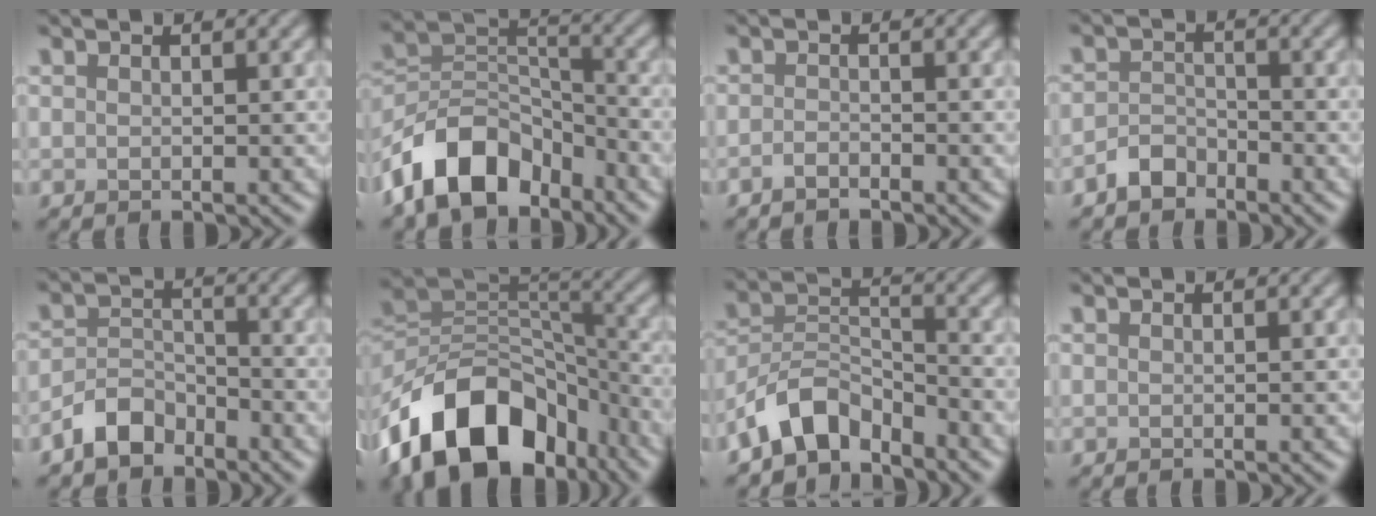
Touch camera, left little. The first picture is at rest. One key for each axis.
{"total": 9.6, "fx": -6.5, "fy": 5.3, "fz": 4.7, "tx": -0.074, "ty": 0.001, "tz": -0.138}
{"total": 1.0, "fx": -0.9, "fy": 0.3, "fz": 0.5, "tx": -0.010, "ty": 0.001, "tz": -0.018}
{"total": 2.4, "fx": -1.8, "fy": 1.3, "fz": 0.7, "tx": -0.009, "ty": 0.010, "tz": -0.039}
{"total": 3.7, "fx": -2.8, "fy": 2.0, "fz": 1.3, "tx": -0.021, "ty": 0.008, "tz": -0.062}
{"total": 14.5, "fx": -8.4, "fy": 9.1, "fz": 7.5, "tx": -0.132, "ty": 0.013, "tz": -0.155}
{"total": 5.7, "fx": -4.3, "fy": 2.7, "fz": 2.6, "tx": -0.037, "ty": 0.007, "tz": -0.092}
{"total": 0.0}